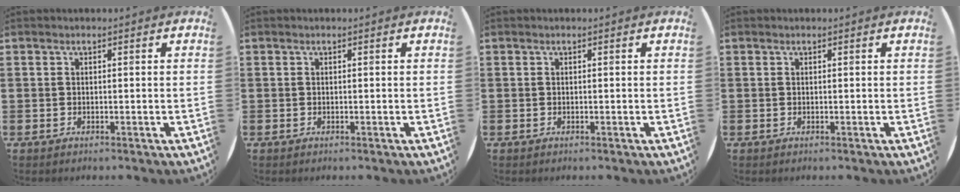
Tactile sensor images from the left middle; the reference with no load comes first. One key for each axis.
{"total": 0.0}
{"total": 0.0}
{"total": 0.0}